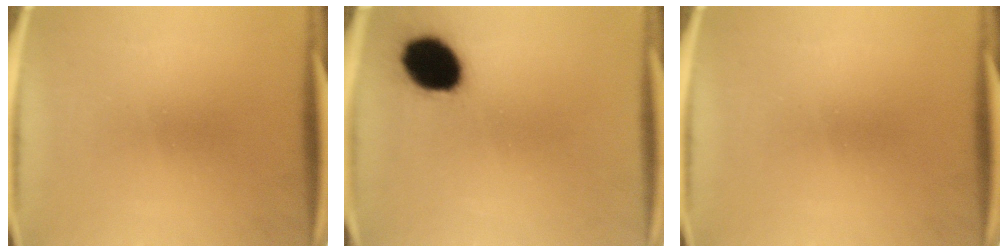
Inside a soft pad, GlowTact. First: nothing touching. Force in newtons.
{"total": 13.9}
{"total": 0.0}